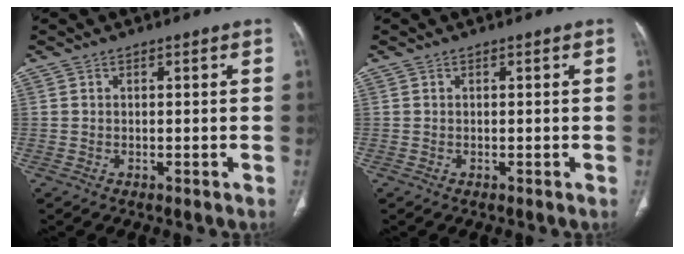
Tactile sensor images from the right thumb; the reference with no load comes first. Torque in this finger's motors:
{"motor_torque": [0.00, 0.00, 0.00, 0.00, 0.00]}